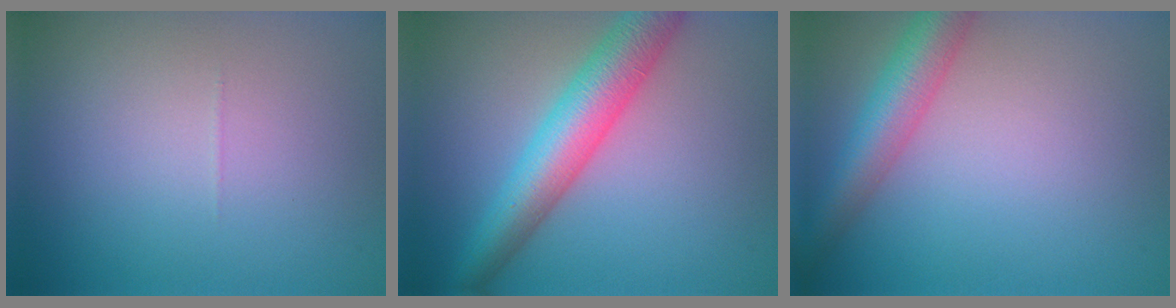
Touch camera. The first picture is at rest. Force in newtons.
{"total": 6.7, "press": 6.7, "slide": 0.3}
{"total": 5.2, "press": 5.2, "slide": 0.1}